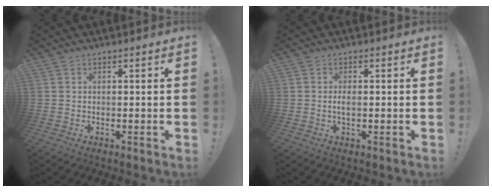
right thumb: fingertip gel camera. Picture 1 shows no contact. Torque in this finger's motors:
{"motor_torque": [0.43, 0.37, 0.25, -0.26, 0.09]}